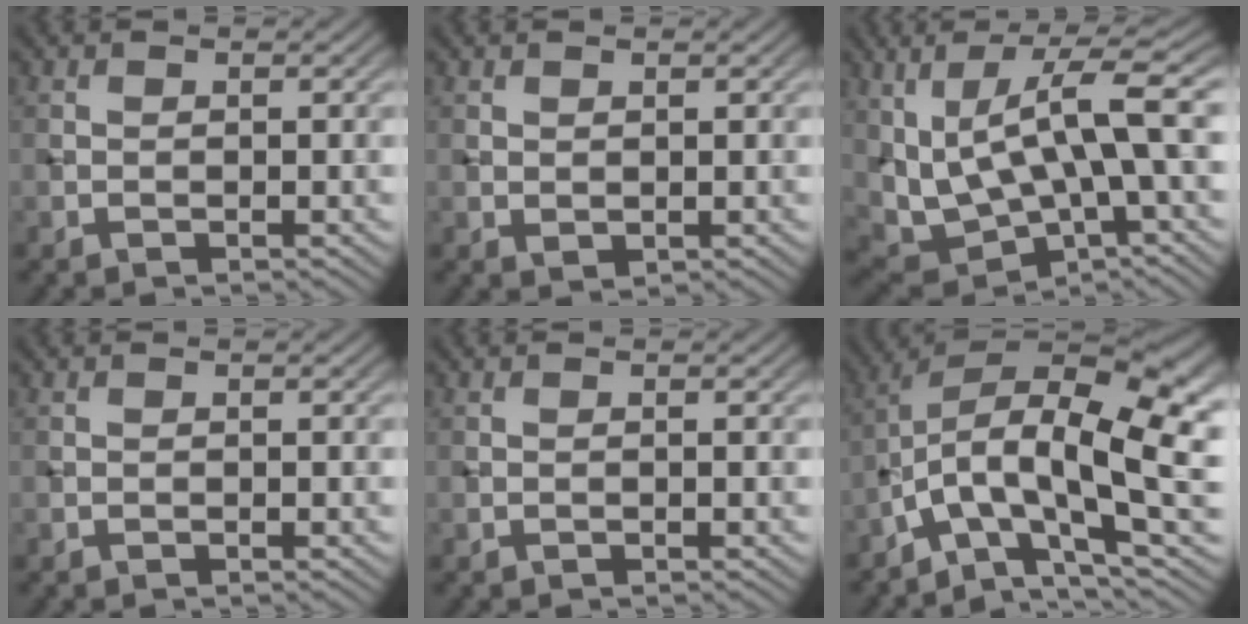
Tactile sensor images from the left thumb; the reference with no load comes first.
{"total": 1.0, "force": [0.5, 0.6, 0.5], "torque": [-0.012, -0.003, 0.015]}
{"total": 13.8, "force": [3.1, 4.8, 12.6], "torque": [-0.251, -0.007, 0.069]}
{"total": 0.0}
{"total": 0.0}
{"total": 15.1, "force": [-2.7, 5.3, 13.9], "torque": [-0.231, 0.014, -0.053]}